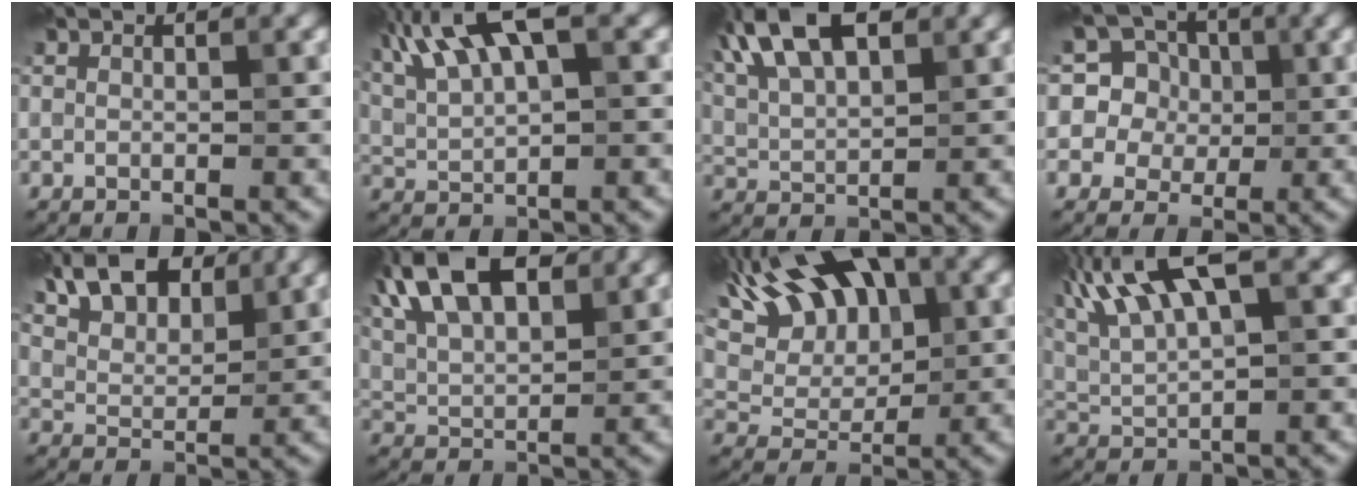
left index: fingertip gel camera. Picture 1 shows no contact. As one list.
[{"total": 9.8, "force": [4.6, 3.8, 7.7], "torque": [-0.164, 0.029, 0.080]}, {"total": 11.3, "force": [5.8, 5.2, 8.1], "torque": [-0.169, 0.046, 0.085]}, {"total": 8.2, "force": [2.4, 7.5, 2.2], "torque": [-0.063, 0.034, 0.029]}, {"total": 6.8, "force": [4.5, 3.2, 4.0], "torque": [-0.078, 0.016, 0.071]}, {"total": 13.5, "force": [7.0, 6.3, 9.7], "torque": [-0.196, 0.047, 0.098]}, {"total": 14.1, "force": [6.4, 7.6, 10.0], "torque": [-0.171, 0.053, 0.086]}, {"total": 10.7, "force": [5.1, 3.5, 8.7], "torque": [-0.183, 0.027, 0.093]}]